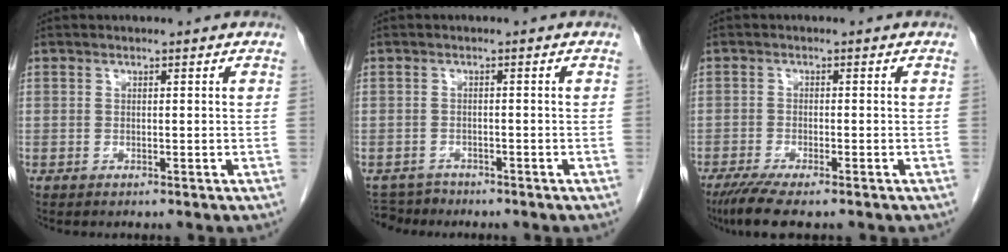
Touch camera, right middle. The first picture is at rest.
{"total": 3.2, "force": [-2.9, 1.2, -0.7], "torque": [0.013, -0.003, -0.049]}
{"total": 6.2, "force": [-4.7, 0.7, 4.0], "torque": [-0.067, -0.015, -0.076]}